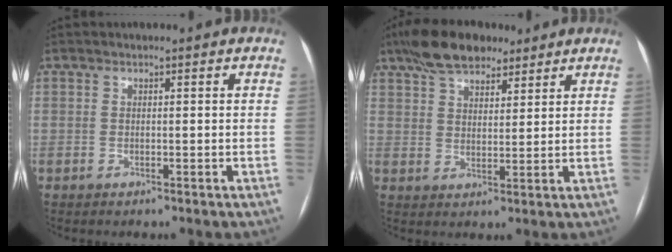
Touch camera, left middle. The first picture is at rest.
{"total": 9.4, "force": [7.1, 3.9, 4.7], "torque": [-0.088, 0.018, 0.125]}